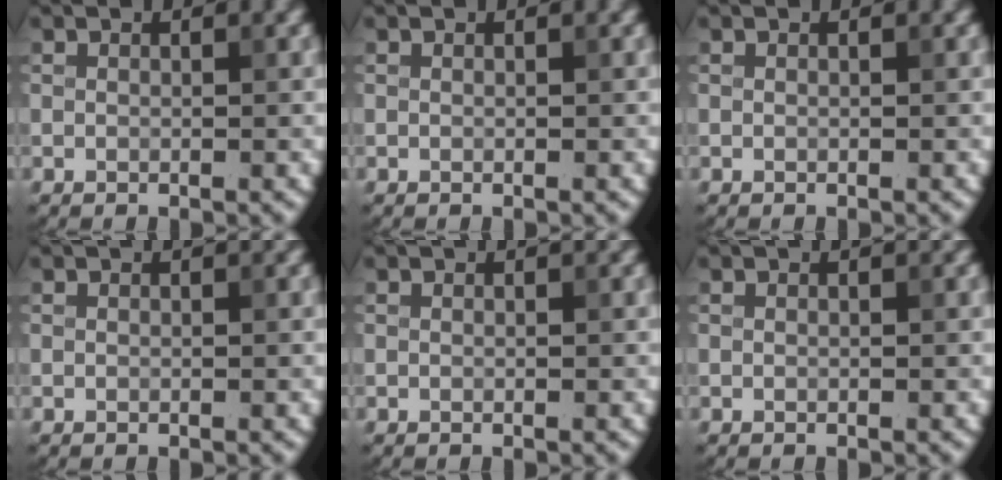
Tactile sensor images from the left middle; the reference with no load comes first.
{"total": 0.0}
{"total": 0.0}
{"total": 0.0}
{"total": 0.0}
{"total": 0.0}